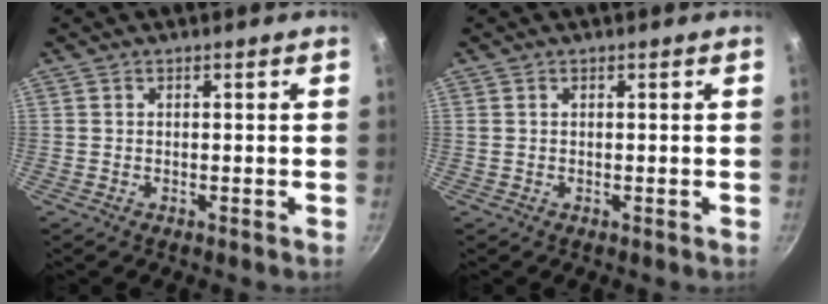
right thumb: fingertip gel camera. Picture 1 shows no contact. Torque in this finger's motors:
{"motor_torque": [-0.31, -0.09, 0.22, 0.17, -0.07]}